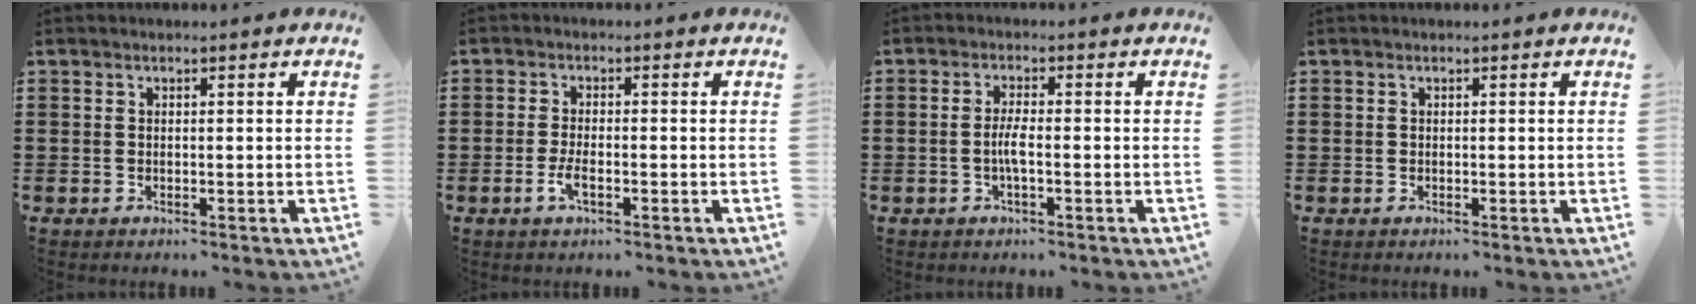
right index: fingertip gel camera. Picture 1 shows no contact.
{"total": 2.7, "force": [-1.2, 0.7, 2.4], "torque": [-0.055, -0.004, -0.026]}
{"total": 2.8, "force": [-0.8, 0.3, 2.7], "torque": [-0.064, -0.005, -0.020]}
{"total": 0.0}